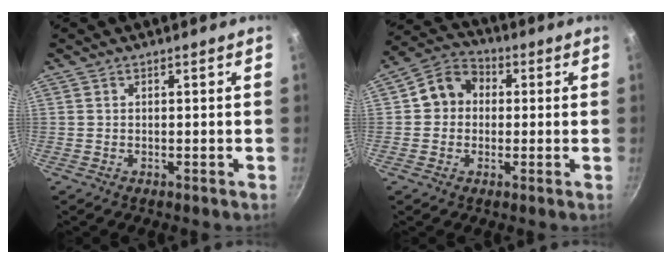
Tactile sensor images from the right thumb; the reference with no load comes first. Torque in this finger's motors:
{"motor_torque": [-0.12, 0.14, 0.00, 0.00, 0.04]}